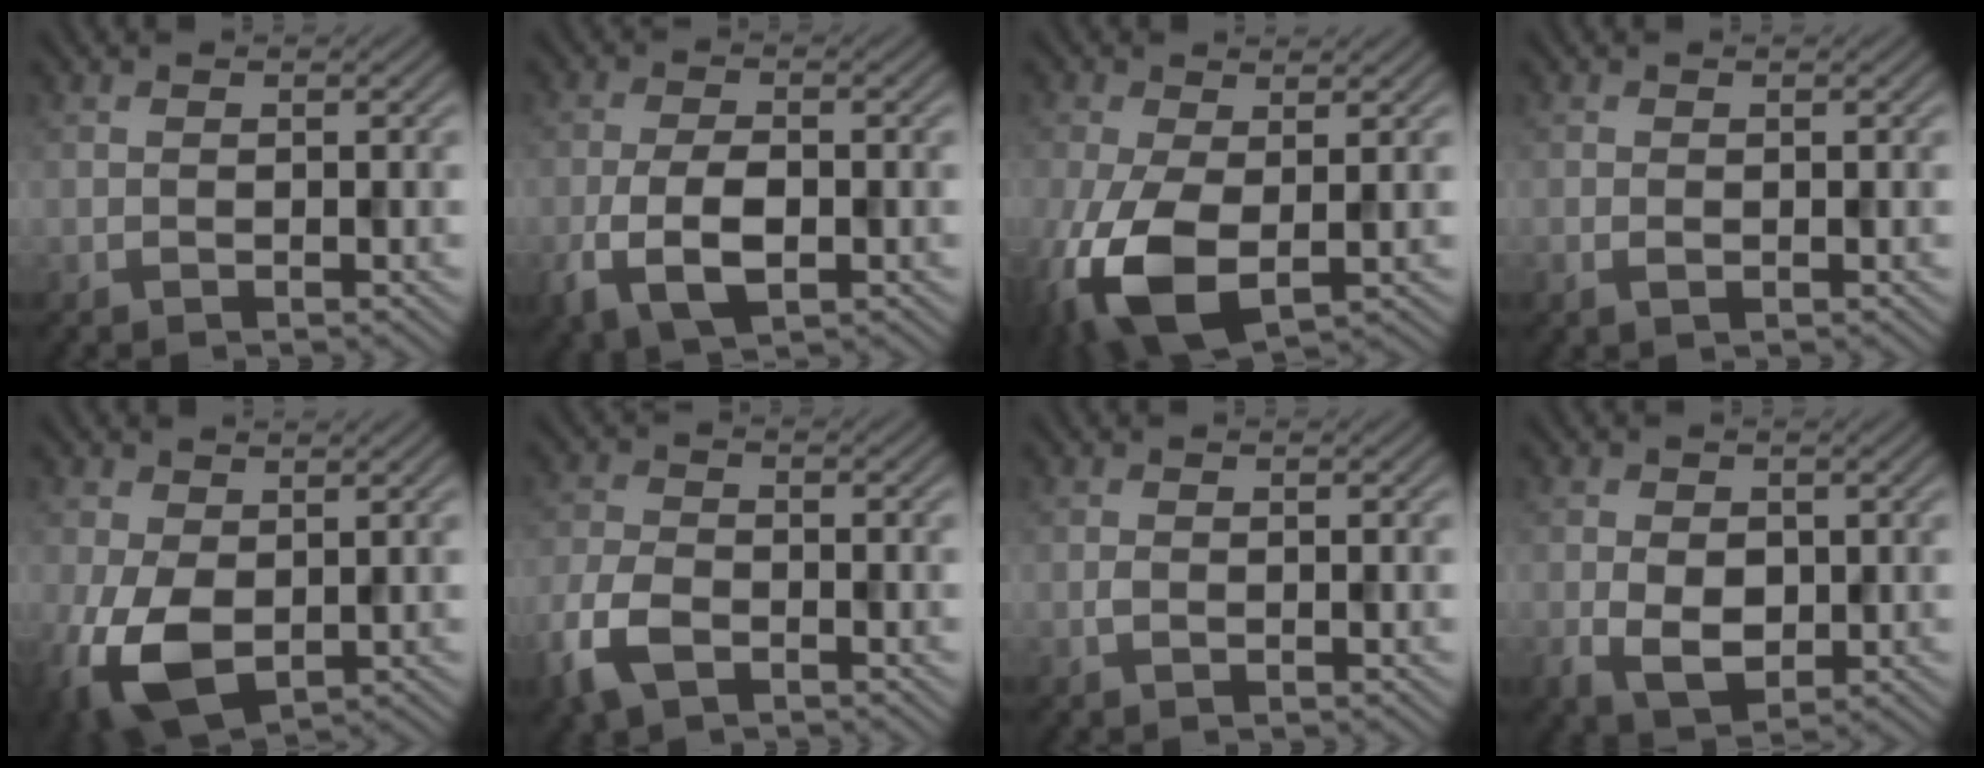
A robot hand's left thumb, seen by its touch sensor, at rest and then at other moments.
{"total": 6.5, "force": [-2.3, 3.3, 5.1], "torque": [-0.113, -0.009, -0.046]}
{"total": 10.1, "force": [-2.5, 5.5, 8.1], "torque": [-0.209, -0.021, -0.047]}
{"total": 0.9, "force": [-0.2, 0.5, 0.7], "torque": [-0.018, -0.002, -0.003]}
{"total": 8.3, "force": [-1.5, 5.3, 6.3], "torque": [-0.168, -0.014, -0.031]}
{"total": 6.2, "force": [-3.4, 3.4, 4.0], "torque": [-0.100, -0.009, -0.078]}
{"total": 0.7, "force": [-0.2, 0.3, 0.5], "torque": [-0.013, 0.000, -0.004]}
{"total": 4.7, "force": [-0.5, 3.3, 3.3], "torque": [-0.070, -0.009, -0.012]}